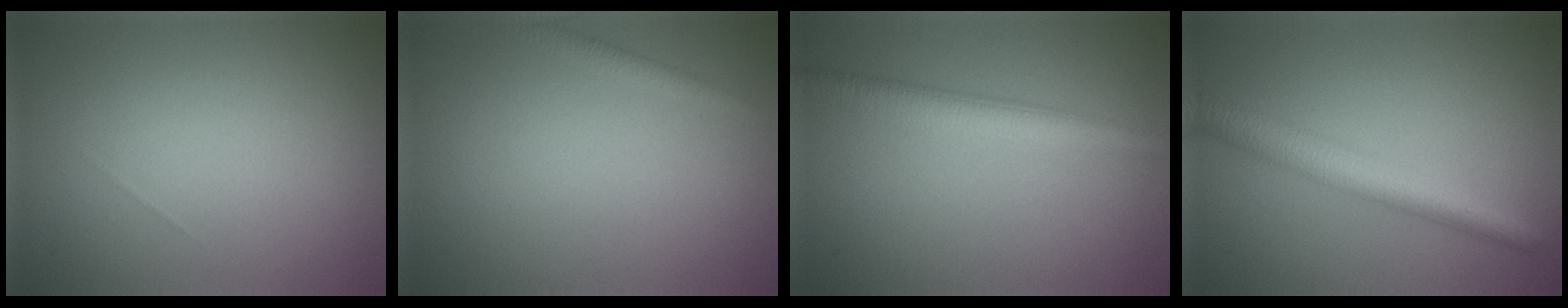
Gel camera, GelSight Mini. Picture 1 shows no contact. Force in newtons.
{"total": 1.4, "press": 1.4, "slide": 0.0}
{"total": 4.0, "press": 4.0, "slide": 0.1}
{"total": 4.5, "press": 4.5, "slide": 0.1}